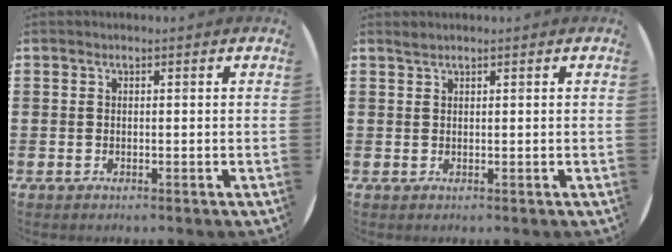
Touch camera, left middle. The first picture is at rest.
{"total": 0.7, "force": [0.6, -0.1, 0.1], "torque": [-0.002, -0.001, 0.013]}